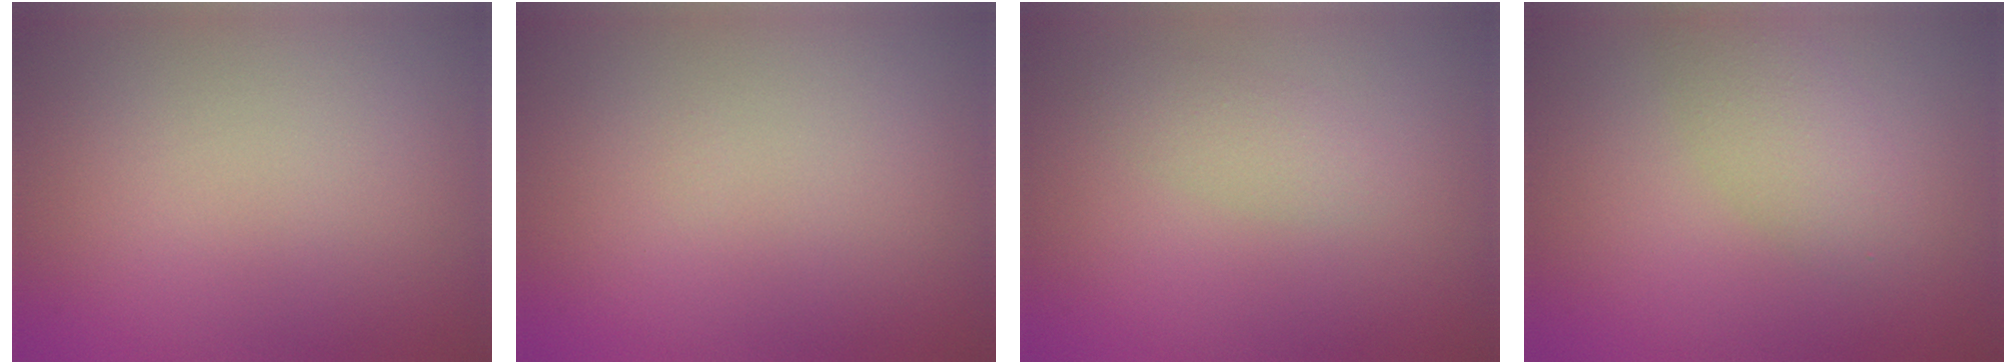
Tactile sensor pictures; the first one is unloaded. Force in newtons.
{"total": 0.0}
{"total": 1.6, "press": 1.6, "slide": 0.1}
{"total": 2.8, "press": 2.8, "slide": 0.0}